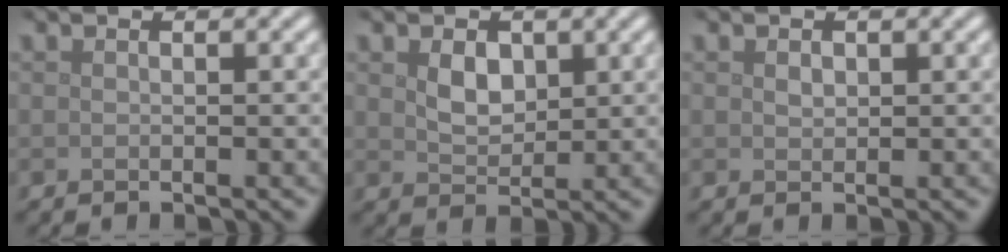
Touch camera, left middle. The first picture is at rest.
{"total": 2.4, "force": [0.9, 1.6, 1.4], "torque": [-0.032, -0.003, 0.019]}
{"total": 0.7, "force": [0.3, 0.5, 0.4], "torque": [-0.011, -0.002, 0.007]}